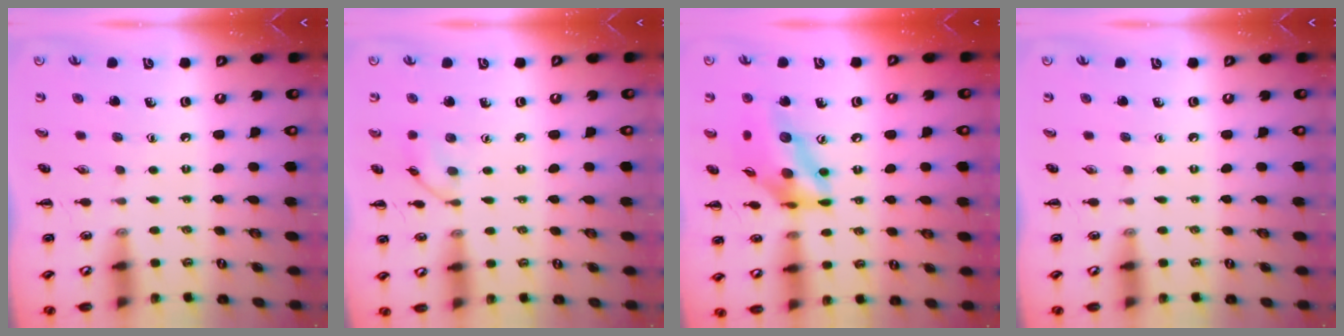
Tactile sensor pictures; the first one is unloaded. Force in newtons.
{"total": 6.8, "press": 6.7, "slide": 1.2}
{"total": 15.3, "press": 14.6, "slide": 4.3}
{"total": 0.0}